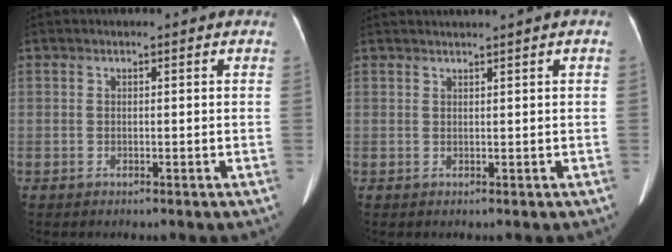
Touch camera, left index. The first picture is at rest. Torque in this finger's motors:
{"motor_torque": [0.82, -1.32, 0.22, 0.04]}